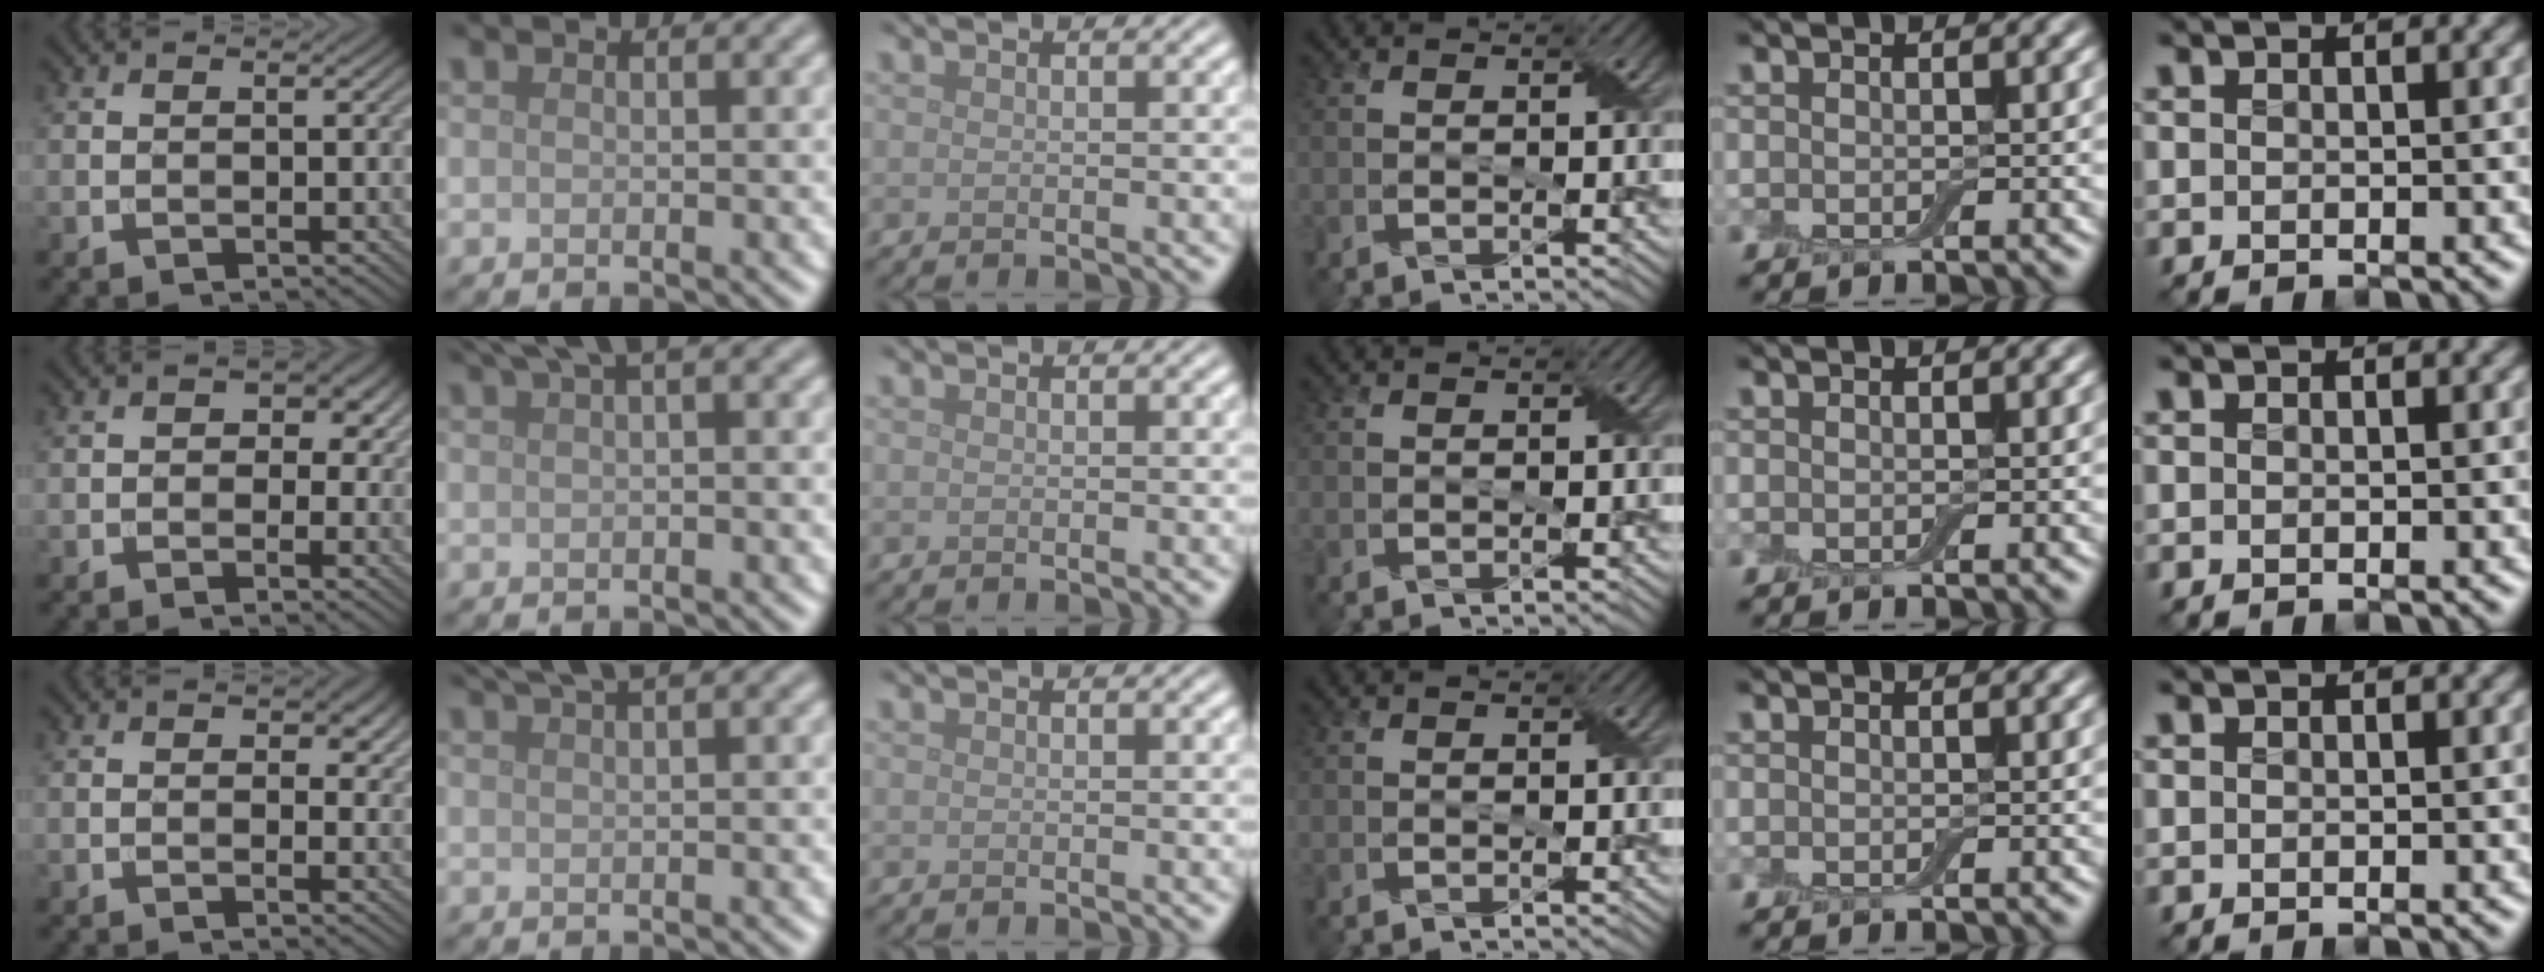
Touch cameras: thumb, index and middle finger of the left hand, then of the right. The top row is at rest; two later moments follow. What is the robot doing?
{"motion": "peel", "object": "small bumper sticker"}